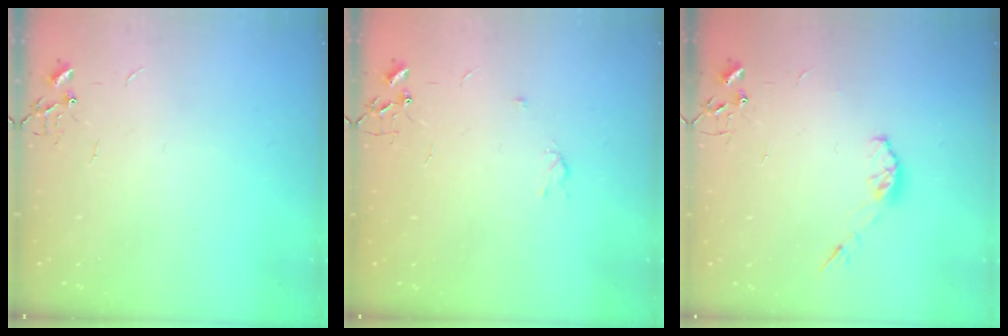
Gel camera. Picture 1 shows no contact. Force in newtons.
{"total": 3.1, "press": 3.0, "slide": 0.5}
{"total": 6.3, "press": 6.3, "slide": 0.6}